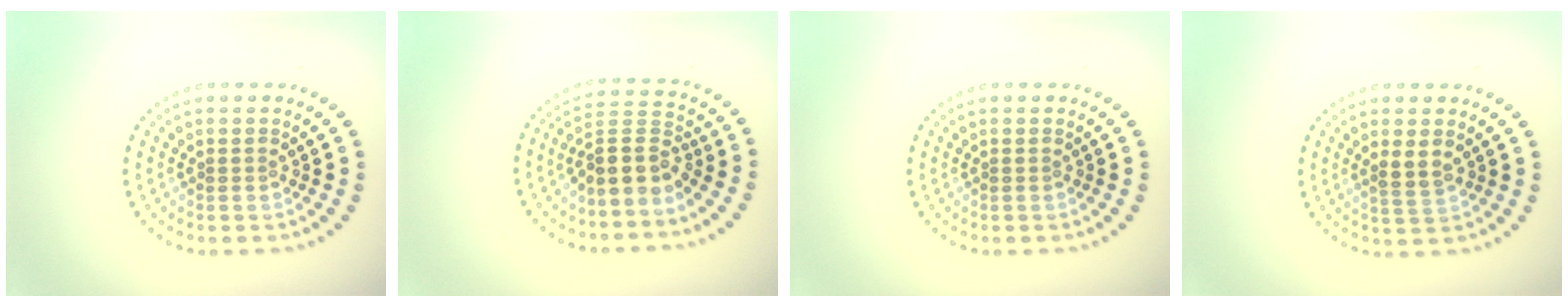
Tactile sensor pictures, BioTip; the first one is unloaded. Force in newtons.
{"total": 3.8, "press": 3.2, "slide": 2.1}
{"total": 0.0}
{"total": 1.9, "press": 1.7, "slide": 0.8}